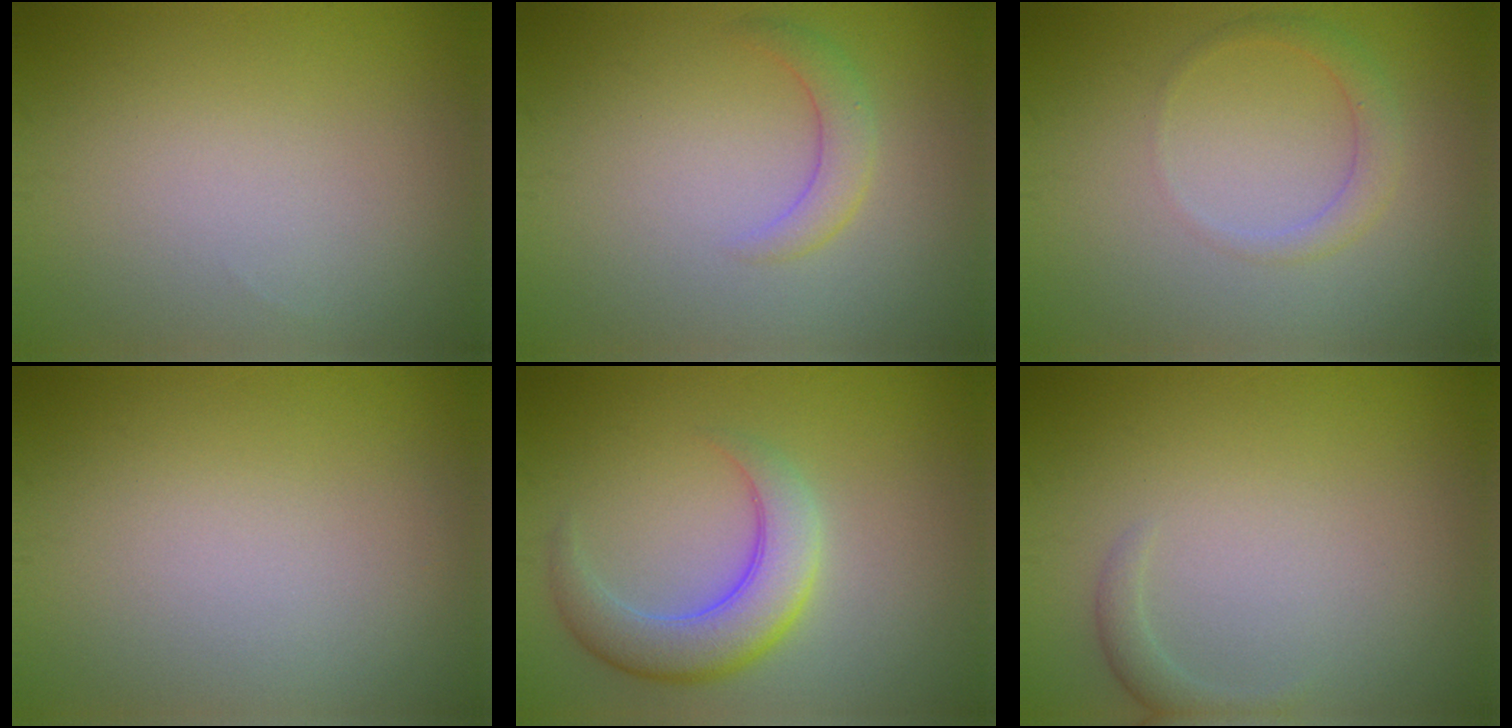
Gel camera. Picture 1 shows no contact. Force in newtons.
{"total": 2.0, "press": 2.0, "slide": 0.1}
{"total": 1.8, "press": 1.8, "slide": 0.1}
{"total": 0.0}
{"total": 5.3, "press": 5.3, "slide": 0.4}
{"total": 1.4, "press": 1.4, "slide": 0.1}